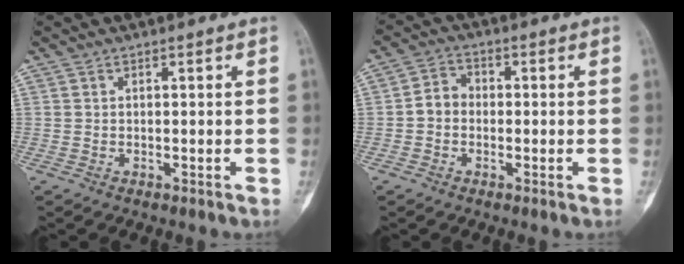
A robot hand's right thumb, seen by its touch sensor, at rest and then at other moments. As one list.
[{"total": 4.4, "force": [-0.8, 3.8, 2.1], "torque": [-0.022, 0.018, -0.024]}]